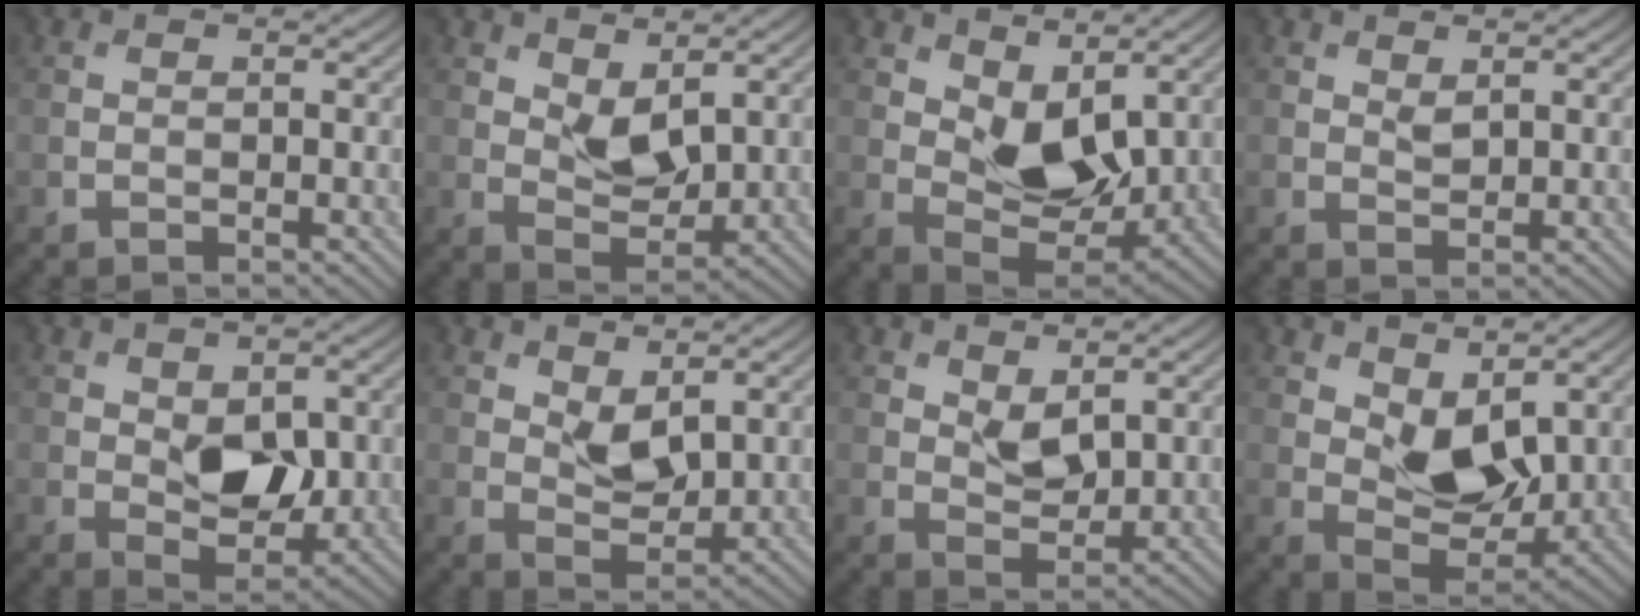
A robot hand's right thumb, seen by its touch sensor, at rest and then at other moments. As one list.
[{"total": 4.6, "force": [2.2, 2.5, 3.3], "torque": [-0.065, -0.009, 0.038]}, {"total": 7.6, "force": [3.2, 4.3, 5.4], "torque": [-0.104, -0.009, 0.054]}, {"total": 1.3, "force": [0.8, 0.6, 0.9], "torque": [-0.020, -0.005, 0.018]}, {"total": 6.1, "force": [0.1, 3.8, 4.8], "torque": [-0.077, -0.008, 0.008]}, {"total": 4.1, "force": [1.9, 2.2, 2.9], "torque": [-0.058, -0.008, 0.035]}, {"total": 3.5, "force": [1.6, 1.9, 2.5], "torque": [-0.050, -0.006, 0.032]}, {"total": 6.9, "force": [2.8, 4.0, 4.9], "torque": [-0.094, -0.011, 0.049]}]